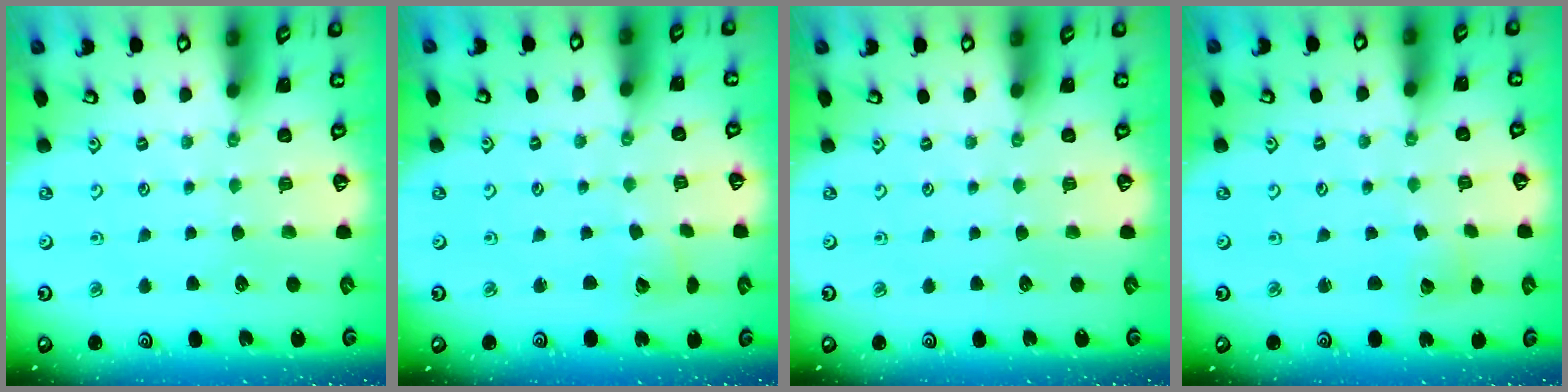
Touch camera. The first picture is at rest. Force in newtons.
{"total": 2.6, "press": 2.6, "slide": 0.4}
{"total": 0.0}
{"total": 1.8, "press": 1.7, "slide": 0.3}